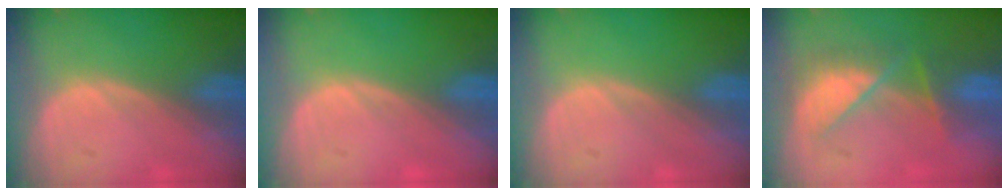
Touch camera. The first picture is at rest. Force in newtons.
{"total": 0.0}
{"total": 0.0}
{"total": 7.2, "press": 7.0, "slide": 1.7}